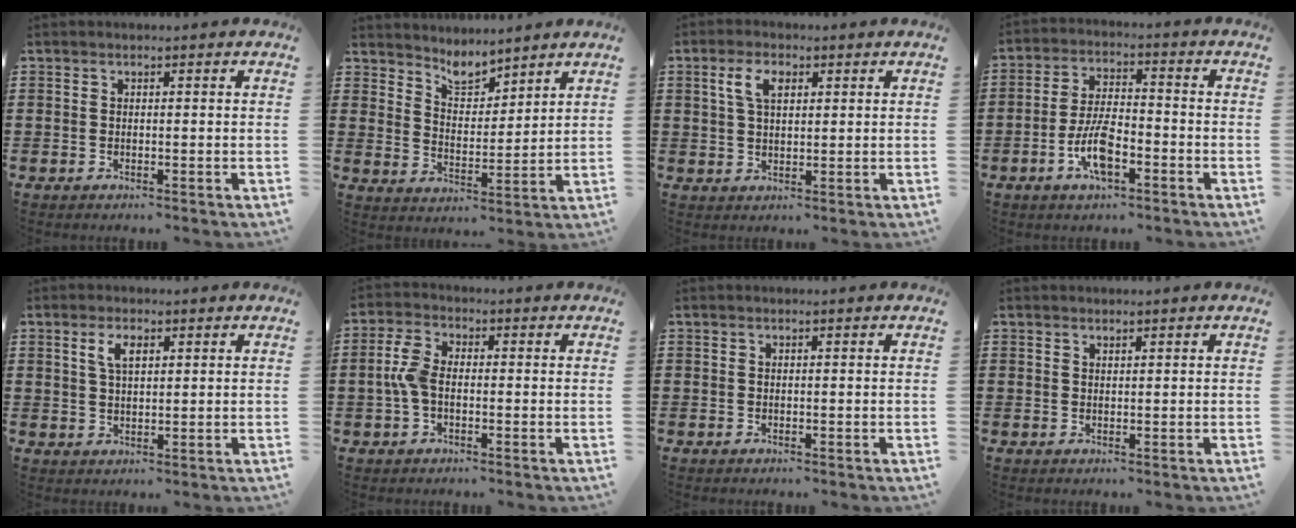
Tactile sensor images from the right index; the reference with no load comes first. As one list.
[{"total": 4.8, "force": [4.5, 1.4, 1.1], "torque": [-0.038, -0.015, 0.082]}, {"total": 4.3, "force": [1.6, 2.2, 3.4], "torque": [-0.075, 0.013, 0.026]}, {"total": 7.5, "force": [-3.2, 3.0, 6.1], "torque": [-0.141, -0.003, -0.064]}, {"total": 3.5, "force": [1.5, 1.5, 2.7], "torque": [-0.060, 0.008, 0.025]}, {"total": 4.9, "force": [-0.7, 2.7, 4.0], "torque": [-0.103, -0.002, -0.021]}, {"total": 0.0}, {"total": 0.7, "force": [0.6, 0.3, 0.0], "torque": [-0.001, 0.002, 0.013]}]